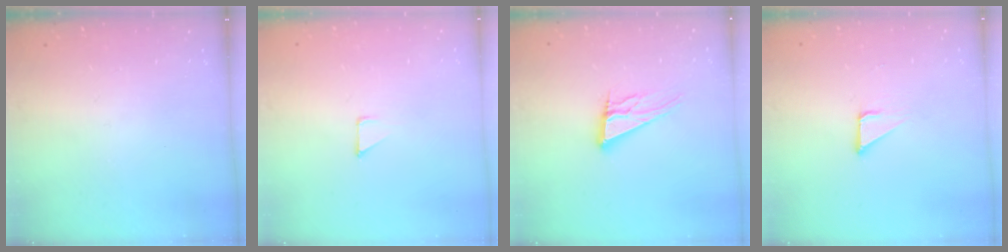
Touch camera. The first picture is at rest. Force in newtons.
{"total": 3.4, "press": 3.4, "slide": 0.3}
{"total": 13.0, "press": 12.7, "slide": 2.8}
{"total": 2.1, "press": 2.1, "slide": 0.1}